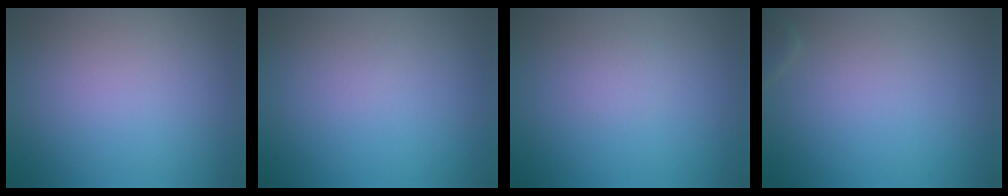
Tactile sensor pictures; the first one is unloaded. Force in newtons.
{"total": 0.0}
{"total": 0.8, "press": 0.8, "slide": 0.1}
{"total": 0.8, "press": 0.8, "slide": 0.1}